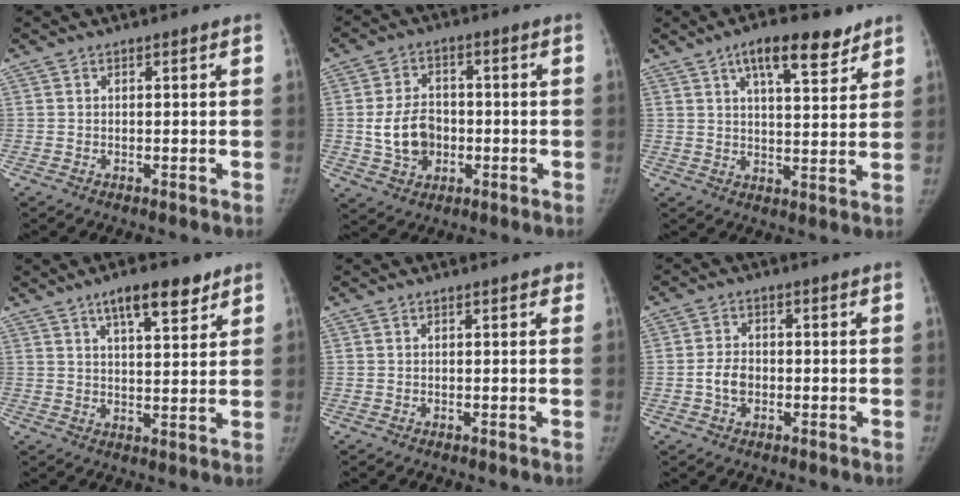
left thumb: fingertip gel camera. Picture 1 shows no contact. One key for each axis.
{"total": 9.0, "fx": -1.3, "fy": 7.0, "fz": 5.5, "tx": -0.078, "ty": 0.013, "tz": -0.018}
{"total": 10.5, "fx": 6.7, "fy": 3.8, "fz": 7.2, "tx": -0.088, "ty": -0.030, "tz": 0.101}
{"total": 9.0, "fx": 5.8, "fy": 3.0, "fz": 6.2, "tx": -0.078, "ty": -0.028, "tz": 0.090}
{"total": 1.2, "fx": 0.8, "fy": 0.6, "fz": 0.7, "tx": 0.004, "ty": 0.003, "tz": 0.002}
{"total": 4.0, "fx": -0.9, "fy": 2.9, "fz": 2.6, "tx": -0.043, "ty": 0.010, "tz": -0.019}